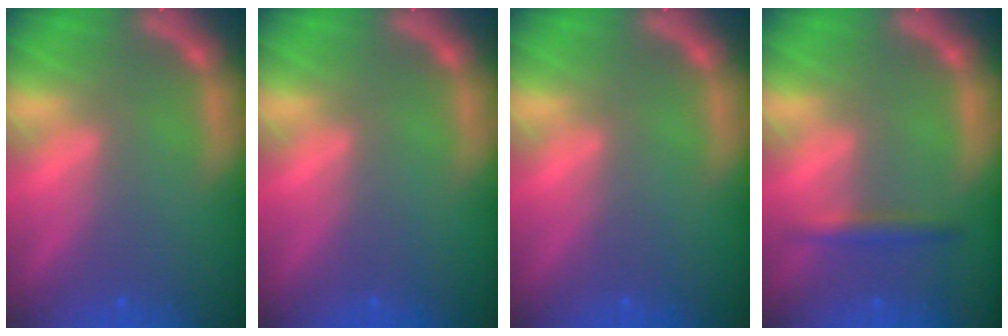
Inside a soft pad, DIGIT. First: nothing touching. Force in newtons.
{"total": 0.0}
{"total": 0.0}
{"total": 1.9}